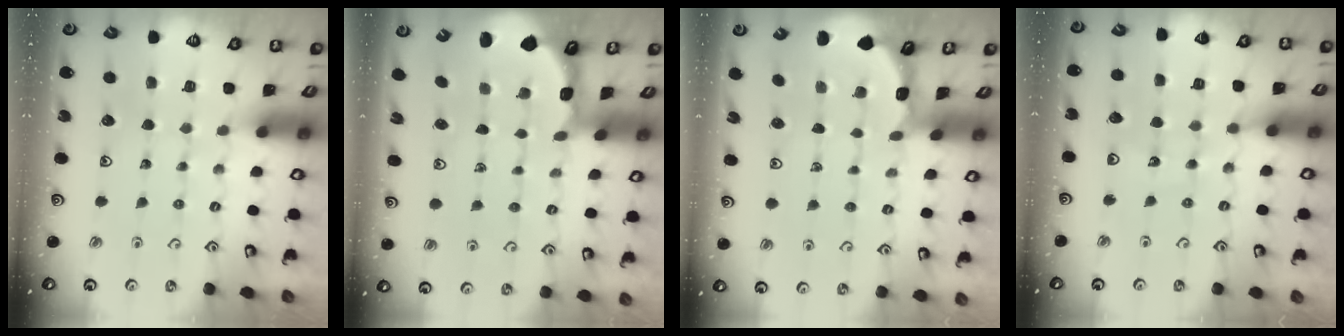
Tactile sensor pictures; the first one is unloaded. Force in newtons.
{"total": 1.2, "press": 1.1, "slide": 0.4}
{"total": 1.8, "press": 1.8, "slide": 0.3}
{"total": 8.6, "press": 8.4, "slide": 2.0}